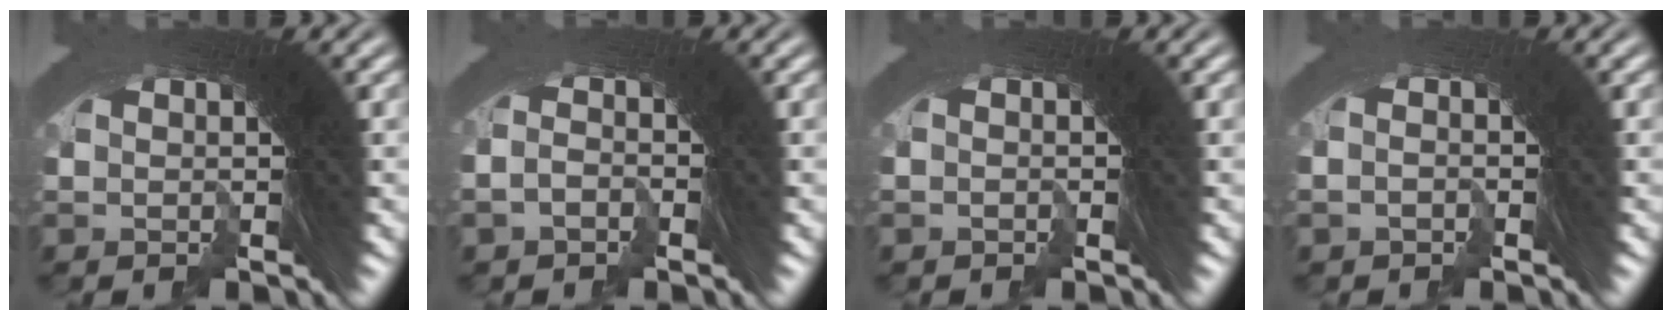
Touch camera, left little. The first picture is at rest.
{"total": 3.9, "force": [-3.1, 0.0, -2.2], "torque": [0.042, -0.015, -0.048]}
{"total": 1.5, "force": [-0.8, -0.5, -1.2], "torque": [0.023, -0.004, -0.011]}
{"total": 2.8, "force": [-1.8, -0.5, -2.1], "torque": [0.038, -0.002, -0.028]}